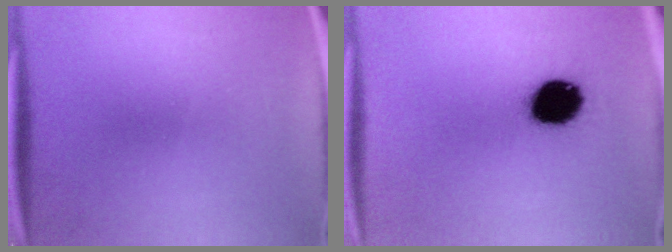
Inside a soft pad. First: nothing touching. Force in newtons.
{"total": 13.5}